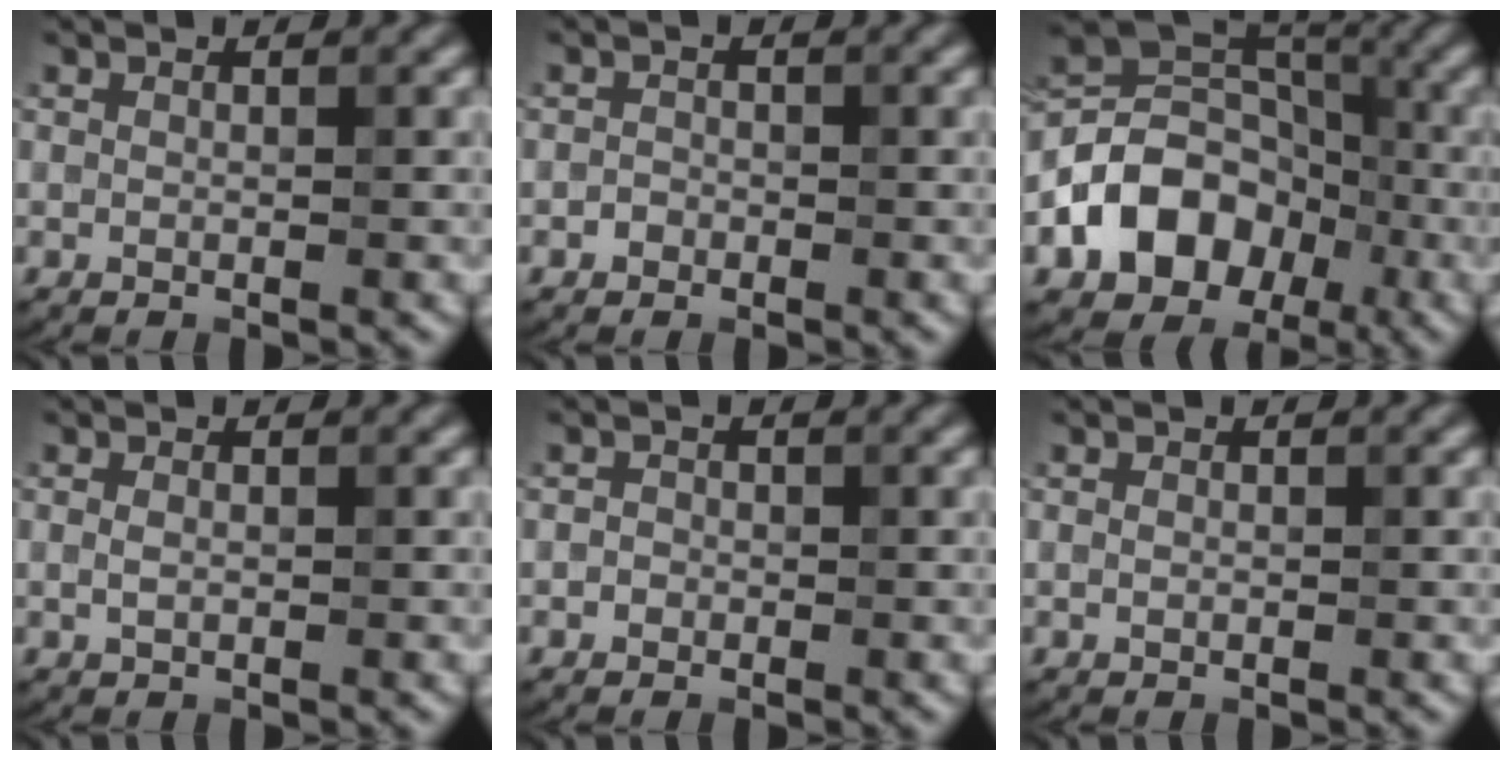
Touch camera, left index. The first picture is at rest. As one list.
[{"total": 0.8, "force": [-0.5, 0.6, 0.1], "torque": [0.003, -0.001, -0.009]}, {"total": 9.0, "force": [-3.3, 6.8, 4.7], "torque": [-0.058, 0.001, -0.065]}, {"total": 0.9, "force": [0.0, 0.5, 0.7], "torque": [-0.018, -0.001, -0.002]}, {"total": 0.8, "force": [-0.3, 0.7, 0.1], "torque": [0.002, -0.002, -0.008]}, {"total": 0.6, "force": [0.0, 0.4, 0.4], "torque": [-0.006, -0.002, -0.001]}]